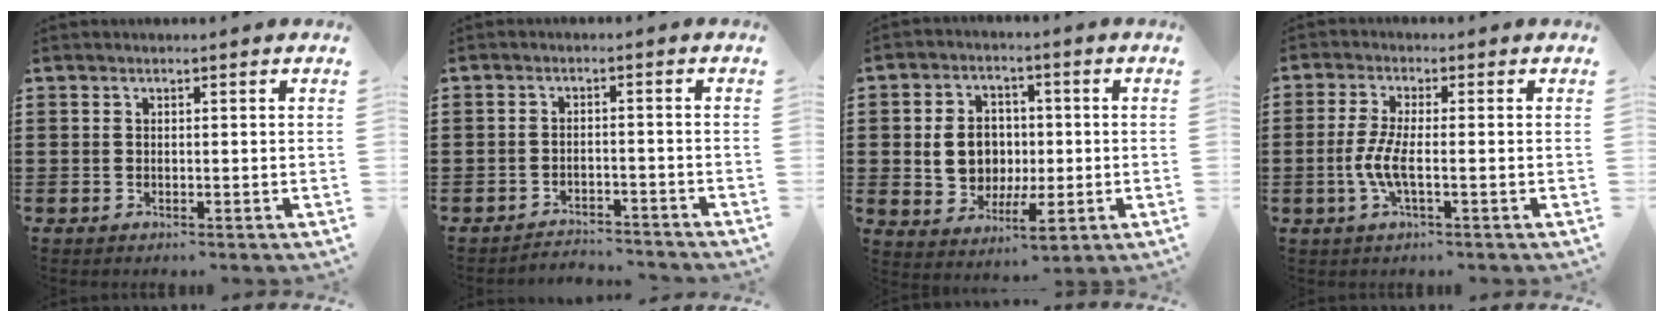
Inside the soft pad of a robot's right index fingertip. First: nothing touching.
{"total": 2.7, "force": [-2.7, 0.3, 0.0], "torque": [-0.006, 0.001, -0.058]}
{"total": 7.6, "force": [0.2, 6.0, 4.7], "torque": [-0.094, 0.010, 0.000]}
{"total": 4.8, "force": [-1.1, 1.1, 4.6], "torque": [-0.109, -0.006, -0.030]}